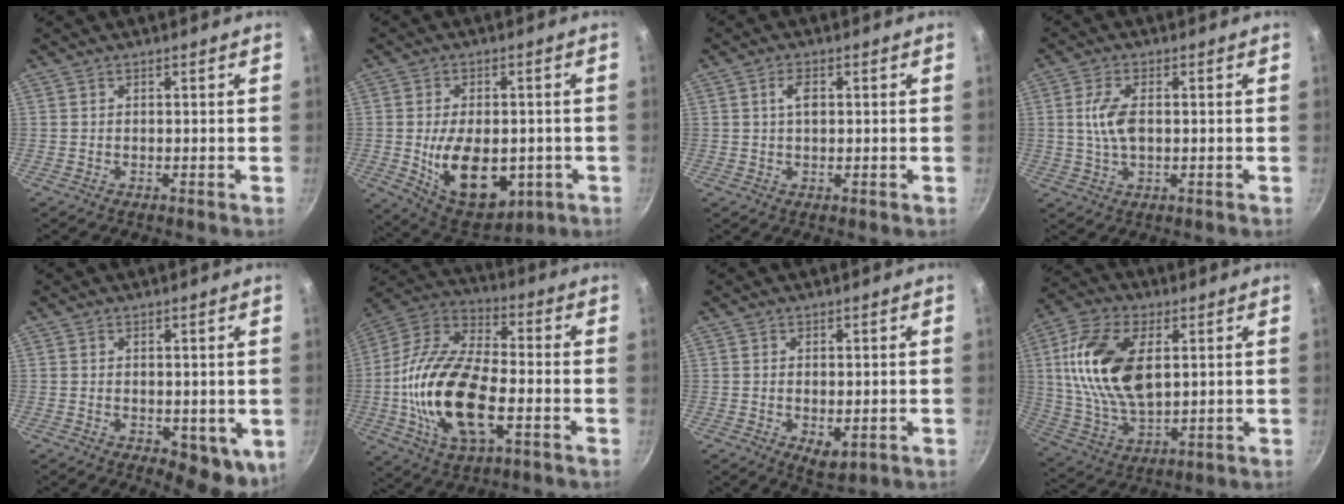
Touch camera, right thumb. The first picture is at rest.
{"total": 16.0, "force": [-2.9, 9.5, 12.5], "torque": [-0.172, -0.009, -0.025]}
{"total": 3.0, "force": [0.6, 1.6, 2.5], "torque": [-0.038, 0.004, 0.008]}
{"total": 6.4, "force": [0.5, 3.3, 5.5], "torque": [-0.109, 0.007, 0.007]}
{"total": 7.3, "force": [-0.2, 4.0, 6.0], "torque": [-0.064, -0.018, 0.004]}
{"total": 21.5, "force": [-4.2, 10.5, 18.3], "torque": [-0.353, 0.026, -0.089]}
{"total": 3.9, "force": [-0.5, 2.2, 3.2], "torque": [-0.048, -0.013, 0.000]}
{"total": 18.0, "force": [3.8, 9.9, 14.6], "torque": [-0.274, -0.004, 0.075]}